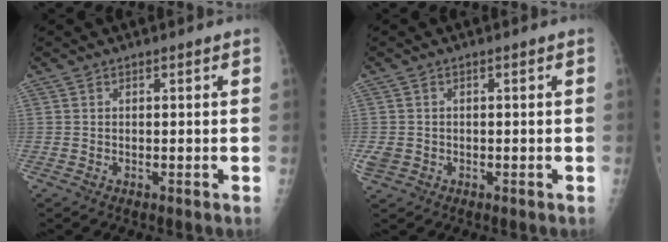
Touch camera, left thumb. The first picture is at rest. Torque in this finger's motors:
{"motor_torque": [0.06, 0.06, 0.34, 0.32, 0.07]}